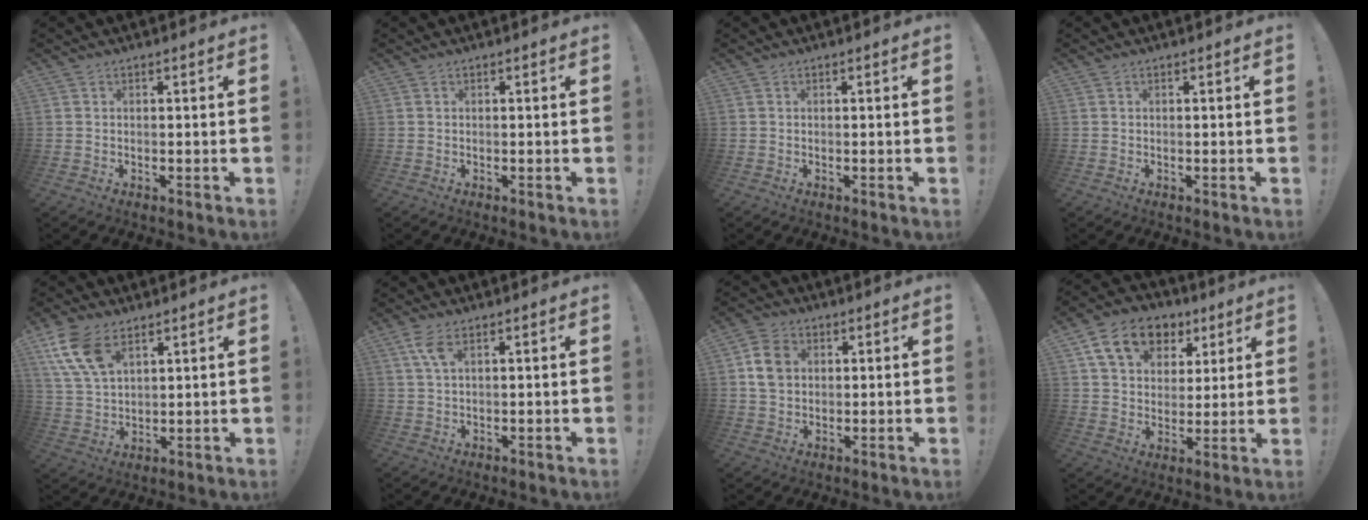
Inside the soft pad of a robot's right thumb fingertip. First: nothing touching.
{"total": 0.0}
{"total": 0.0}
{"total": 0.0}
{"total": 11.9, "force": [6.7, 6.6, 7.3], "torque": [-0.155, -0.020, 0.129]}
{"total": 4.6, "force": [2.0, 1.7, 3.8], "torque": [-0.082, 0.005, 0.038]}
{"total": 8.1, "force": [1.6, 6.6, 4.5], "torque": [-0.071, 0.009, 0.034]}
{"total": 15.1, "force": [7.6, 10.7, 7.5], "torque": [-0.114, -0.028, 0.143]}